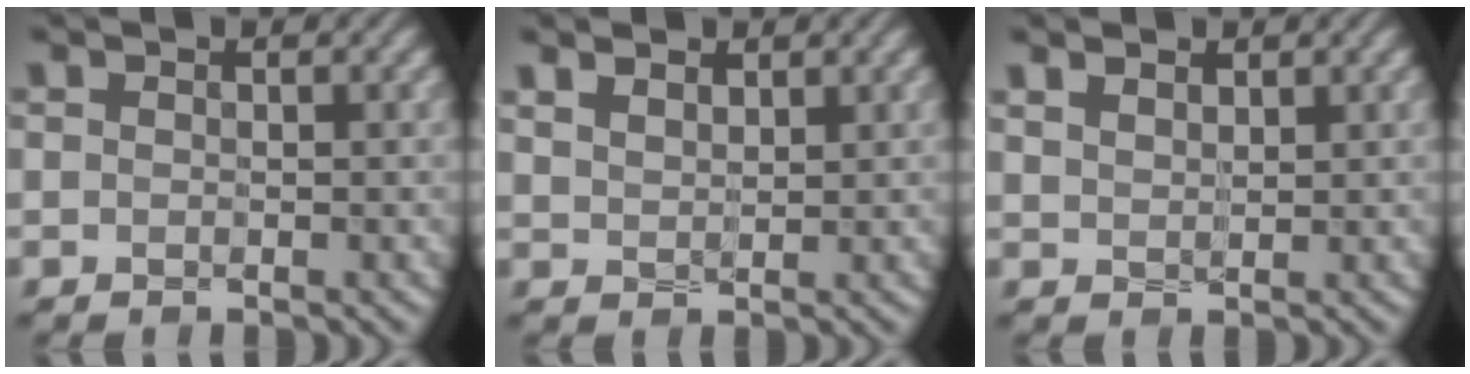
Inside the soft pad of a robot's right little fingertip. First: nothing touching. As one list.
[{"total": 3.1, "force": [2.1, 1.6, 1.6], "torque": [-0.040, 0.010, 0.029]}, {"total": 2.6, "force": [1.8, 1.4, 1.3], "torque": [-0.033, 0.009, 0.025]}]